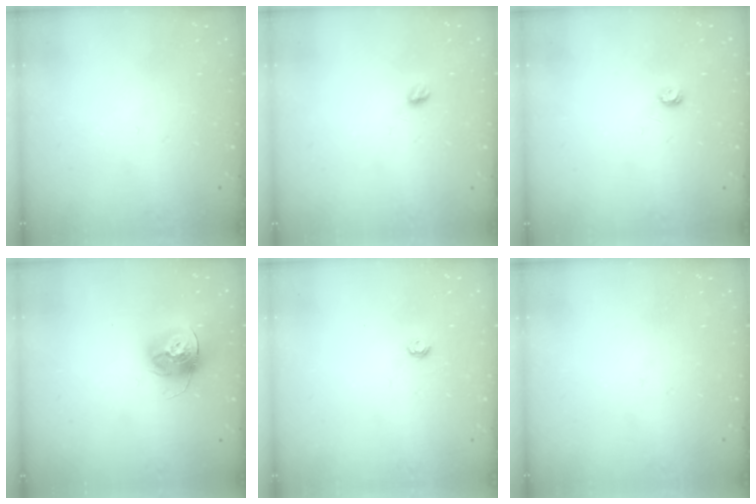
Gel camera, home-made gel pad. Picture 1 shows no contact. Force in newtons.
{"total": 4.3, "press": 4.2, "slide": 0.5}
{"total": 3.4, "press": 3.4, "slide": 0.5}
{"total": 14.6, "press": 14.5, "slide": 1.3}
{"total": 3.9, "press": 3.9, "slide": 0.5}
{"total": 0.0}